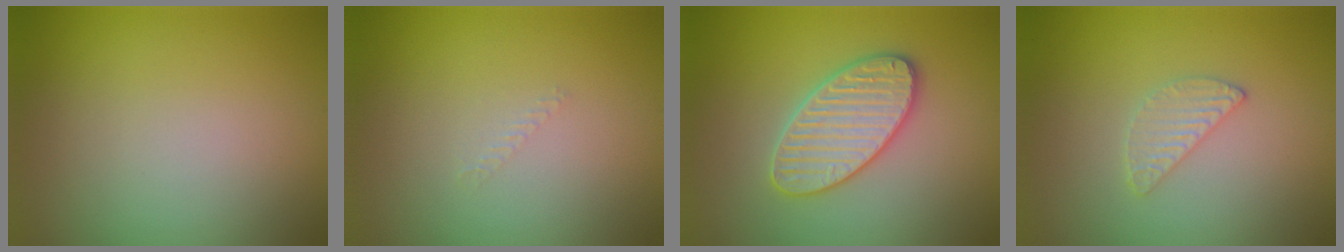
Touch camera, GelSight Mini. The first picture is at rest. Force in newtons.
{"total": 0.6, "press": 0.6, "slide": 0.1}
{"total": 4.4, "press": 4.3, "slide": 0.5}
{"total": 1.9, "press": 1.8, "slide": 0.2}